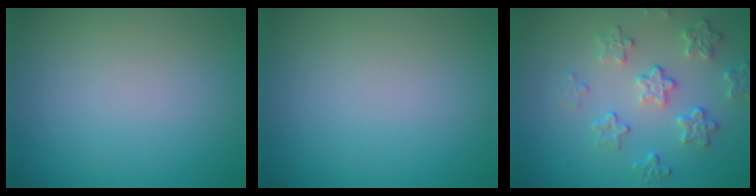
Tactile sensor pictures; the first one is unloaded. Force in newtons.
{"total": 0.0}
{"total": 3.9, "press": 3.2, "slide": 2.2}